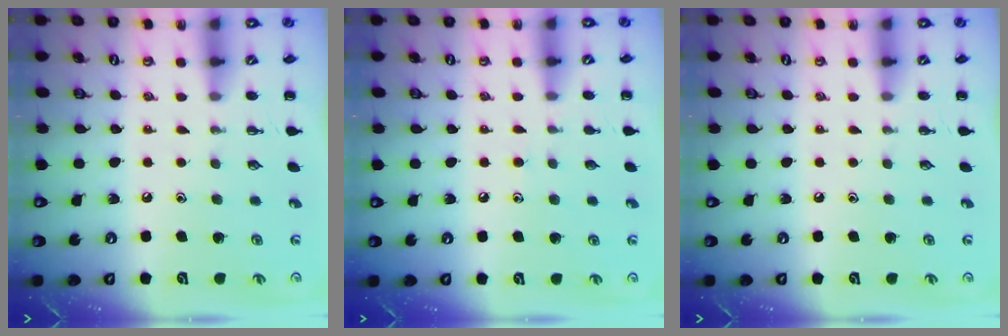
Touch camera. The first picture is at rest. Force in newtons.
{"total": 4.3, "press": 4.0, "slide": 1.6}
{"total": 0.0}